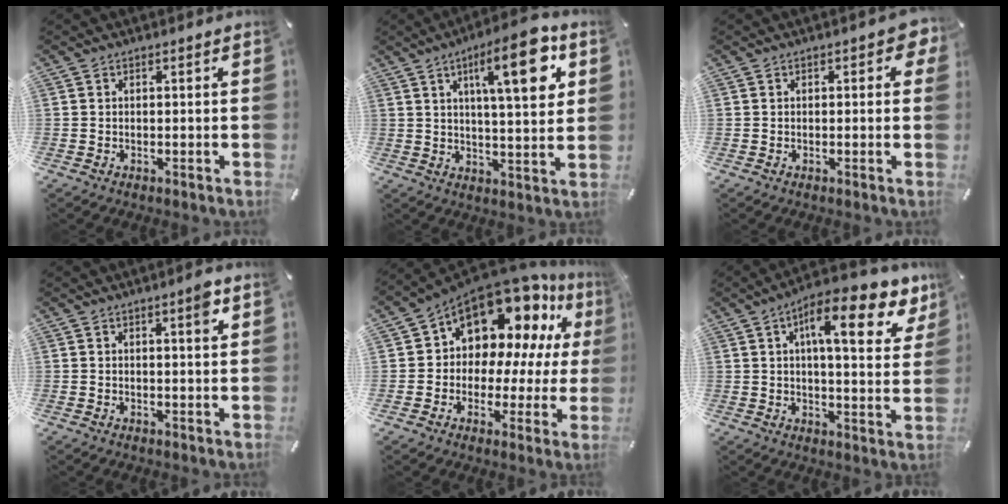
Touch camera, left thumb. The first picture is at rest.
{"total": 16.2, "force": [6.6, 4.9, 14.0], "torque": [-0.200, -0.016, 0.095]}
{"total": 2.6, "force": [0.4, 1.4, 2.1], "torque": [-0.026, 0.001, 0.002]}
{"total": 3.6, "force": [1.7, 0.7, 3.2], "torque": [-0.049, -0.002, 0.023]}
{"total": 14.4, "force": [10.2, 8.0, 6.3], "torque": [-0.106, -0.095, 0.182]}
{"total": 16.6, "force": [8.4, 5.5, 13.2], "torque": [-0.195, -0.036, 0.128]}